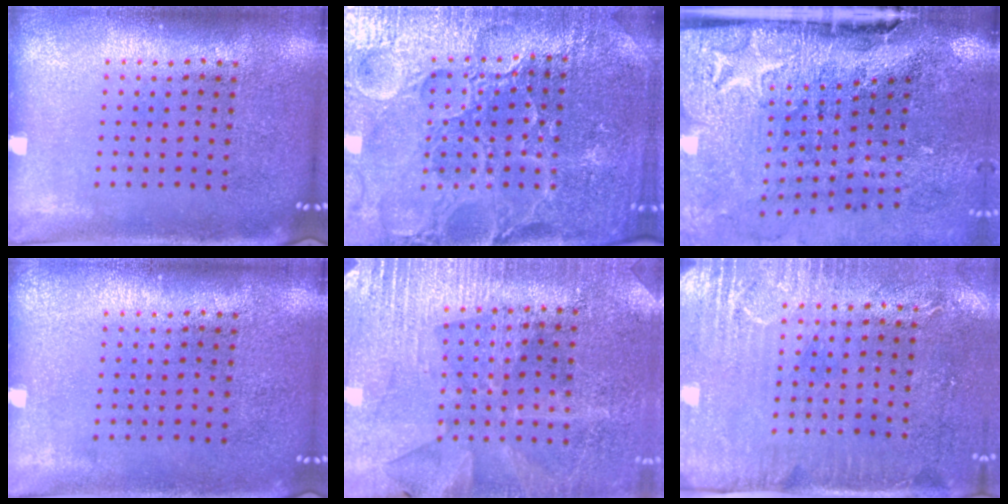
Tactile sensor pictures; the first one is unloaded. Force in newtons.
{"total": 5.0, "press": 4.7, "slide": 1.7}
{"total": 4.9, "press": 3.9, "slide": 2.9}
{"total": 0.0}
{"total": 2.9, "press": 2.8, "slide": 0.5}
{"total": 2.9, "press": 2.4, "slide": 1.6}